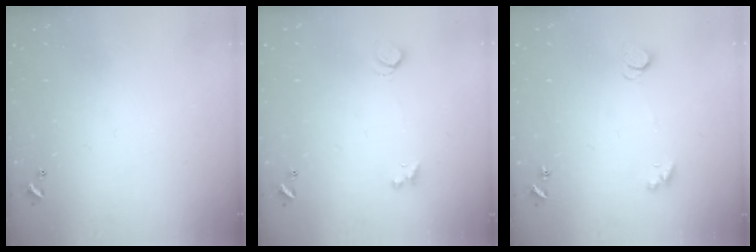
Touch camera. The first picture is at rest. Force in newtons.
{"total": 1.8, "press": 1.8, "slide": 0.5}
{"total": 2.1, "press": 2.1, "slide": 0.4}